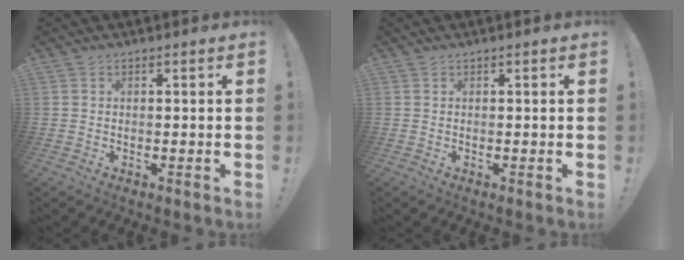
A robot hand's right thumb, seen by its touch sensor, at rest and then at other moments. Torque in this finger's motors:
{"motor_torque": [0.00, 0.00, 0.00, 0.00, 0.00]}